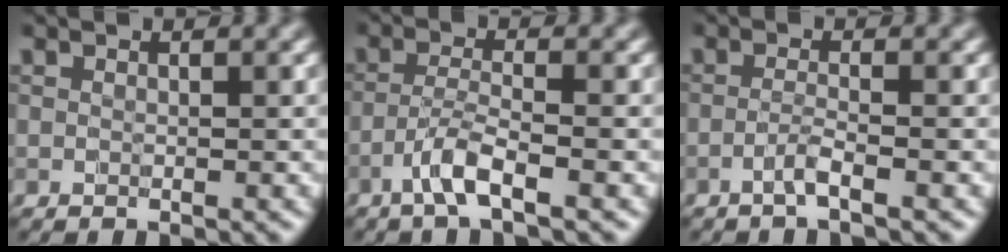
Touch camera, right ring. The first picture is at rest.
{"total": 2.7, "force": [-1.8, 0.1, 2.1], "torque": [-0.039, 0.007, -0.044]}
{"total": 1.4, "force": [-0.8, -0.1, 1.1], "torque": [-0.016, 0.005, -0.024]}